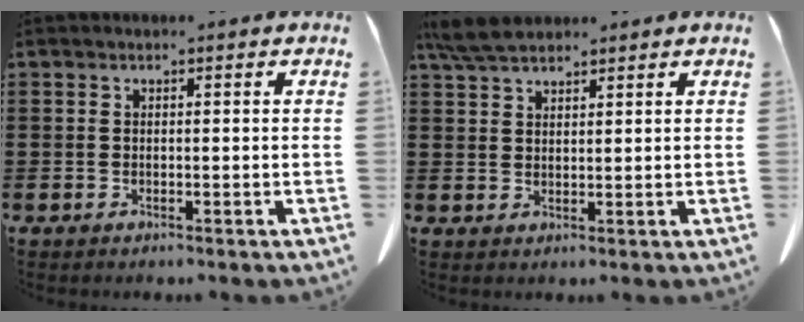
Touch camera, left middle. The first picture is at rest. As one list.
[{"total": 4.8, "force": [4.0, 1.2, 2.4], "torque": [-0.058, -0.001, 0.075]}]